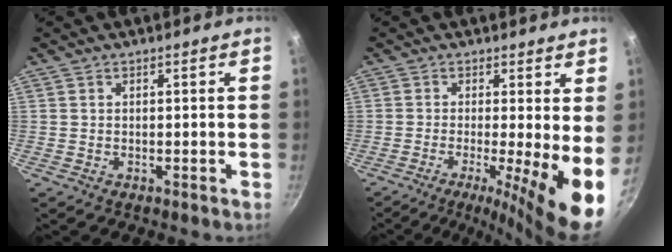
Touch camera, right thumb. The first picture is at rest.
{"total": 9.8, "force": [-1.8, 1.1, 9.6], "torque": [-0.140, -0.010, -0.031]}